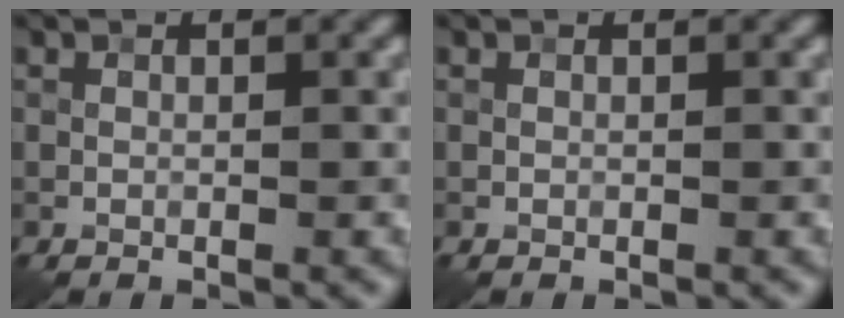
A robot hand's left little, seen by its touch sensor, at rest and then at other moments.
{"total": 0.0}